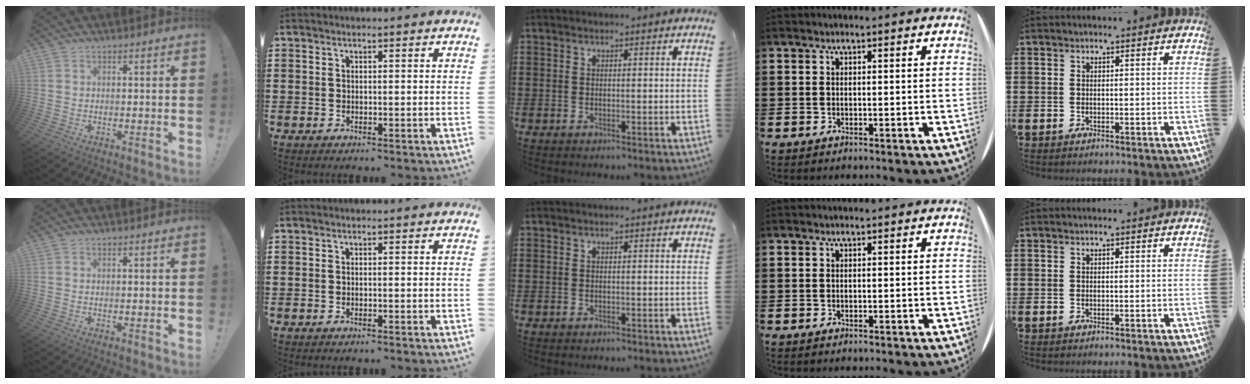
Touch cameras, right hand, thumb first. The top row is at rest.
{}